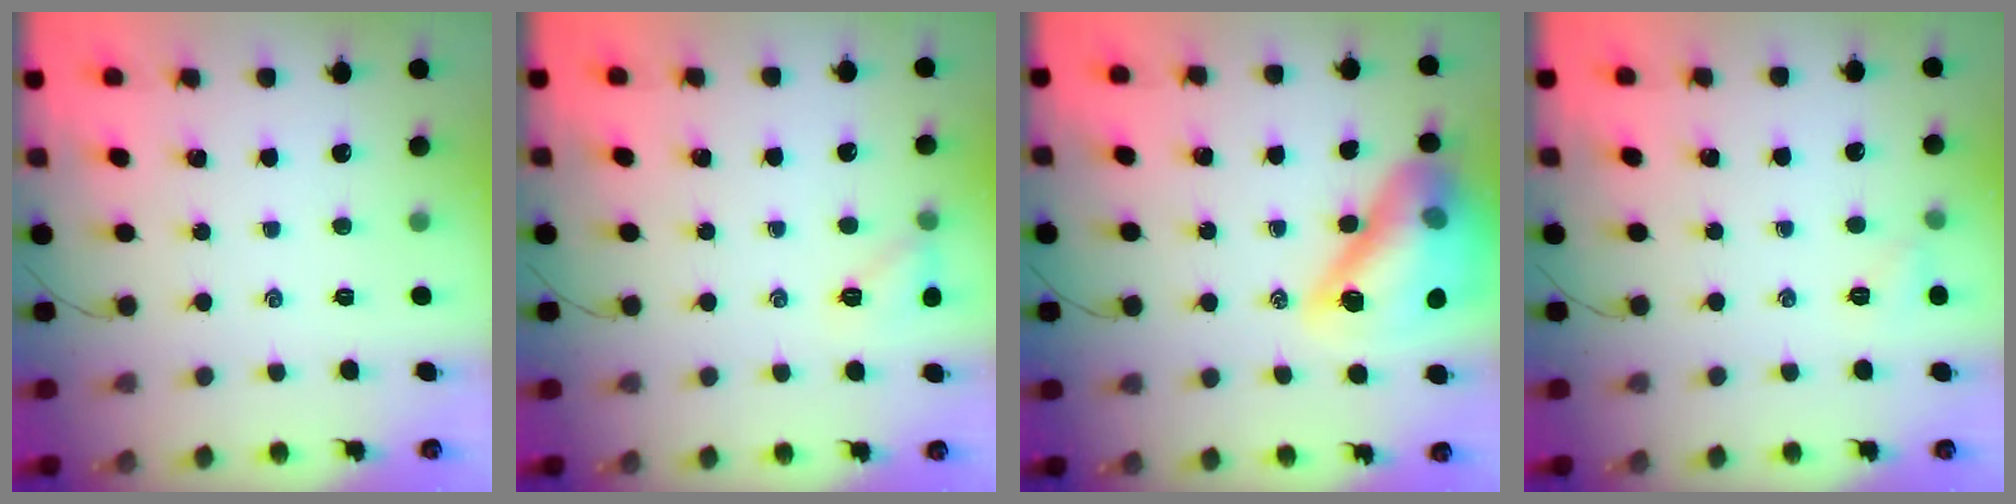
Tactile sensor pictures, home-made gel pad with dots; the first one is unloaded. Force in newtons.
{"total": 8.0, "press": 7.8, "slide": 1.7}
{"total": 20.1, "press": 19.9, "slide": 2.5}
{"total": 4.3, "press": 4.1, "slide": 1.4}